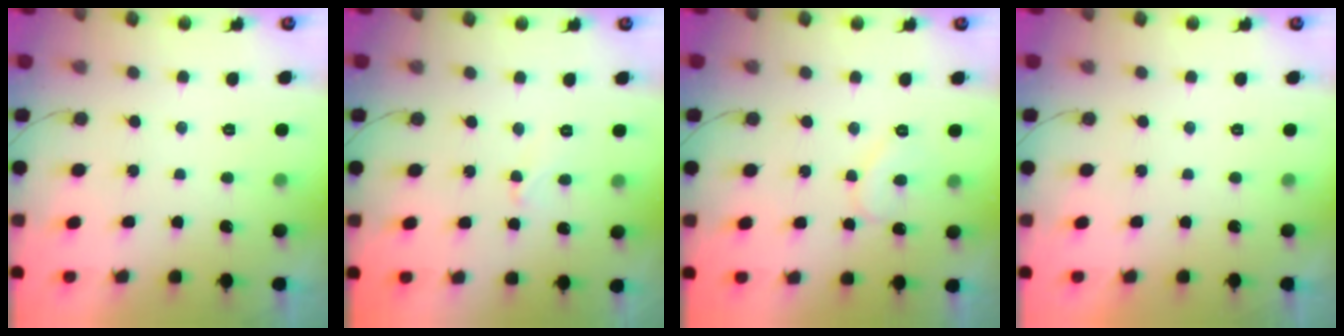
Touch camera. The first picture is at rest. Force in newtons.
{"total": 4.2, "press": 4.2, "slide": 0.5}
{"total": 7.2, "press": 7.1, "slide": 0.5}
{"total": 1.8, "press": 1.8, "slide": 0.0}